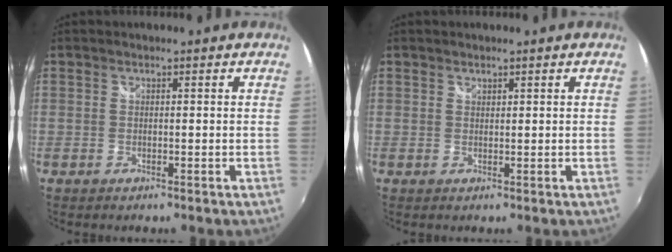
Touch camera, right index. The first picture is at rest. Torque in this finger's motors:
{"motor_torque": [-0.02, 0.04, -0.02, 0.00]}